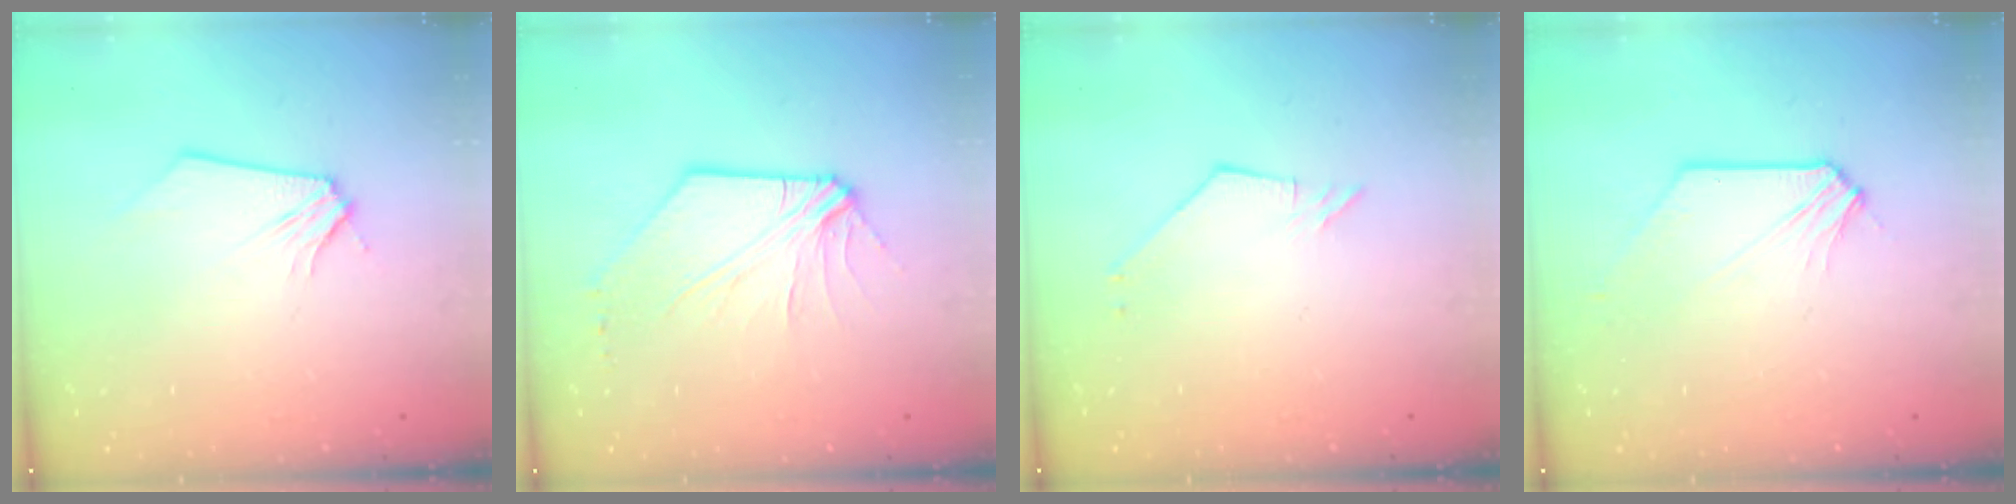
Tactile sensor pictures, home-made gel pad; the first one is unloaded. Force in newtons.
{"total": 6.9, "press": 6.8, "slide": 0.9}
{"total": 2.0, "press": 2.0, "slide": 0.1}
{"total": 1.8, "press": 1.8, "slide": 0.2}